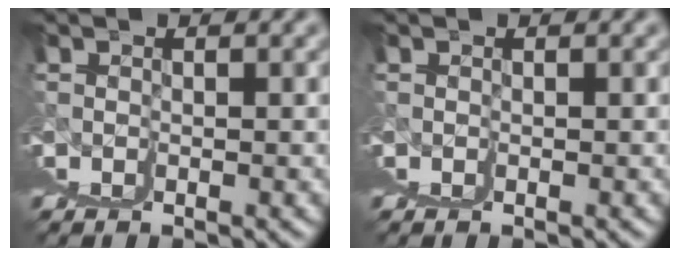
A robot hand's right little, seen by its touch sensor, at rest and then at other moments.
{"total": 0.0}